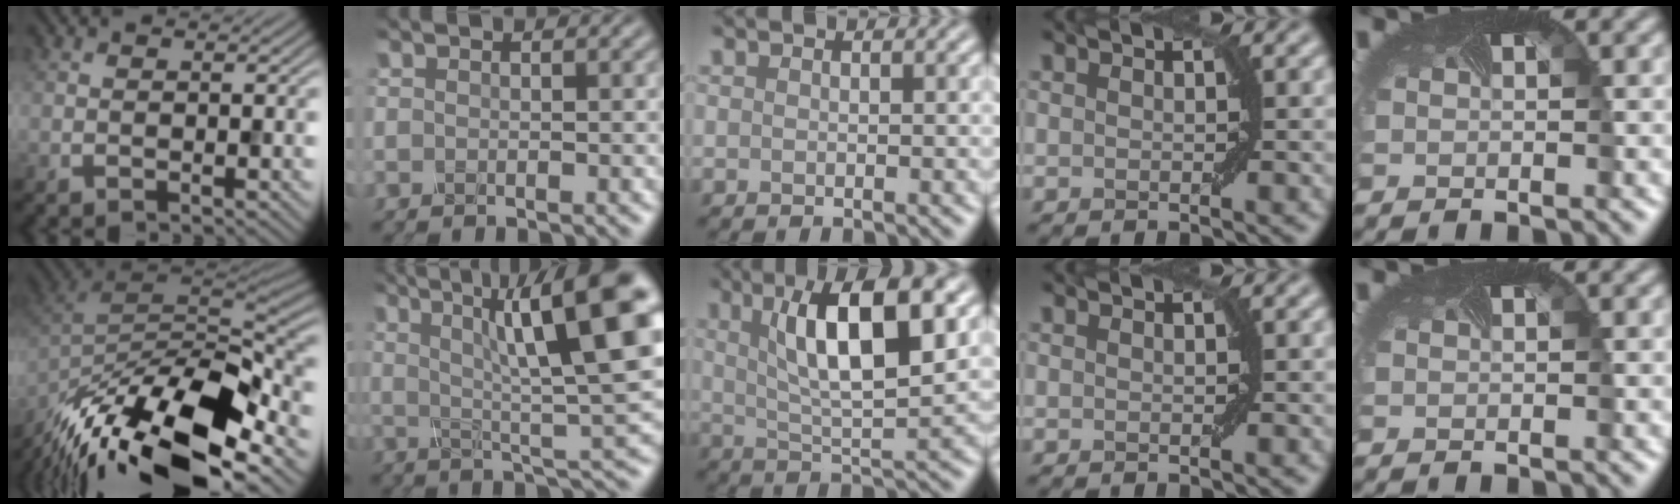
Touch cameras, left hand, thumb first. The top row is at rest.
{"thumb": {"total": 18.3, "force": [-11.4, 7.8, 12.0], "torque": [-0.258, -0.021, -0.190]}, "index": {"total": 12.3, "force": [3.4, 2.3, 11.6], "torque": [-0.156, 0.016, 0.058]}, "middle": {"total": 9.3, "force": [2.8, 2.6, 8.4], "torque": [-0.127, 0.003, 0.053]}}